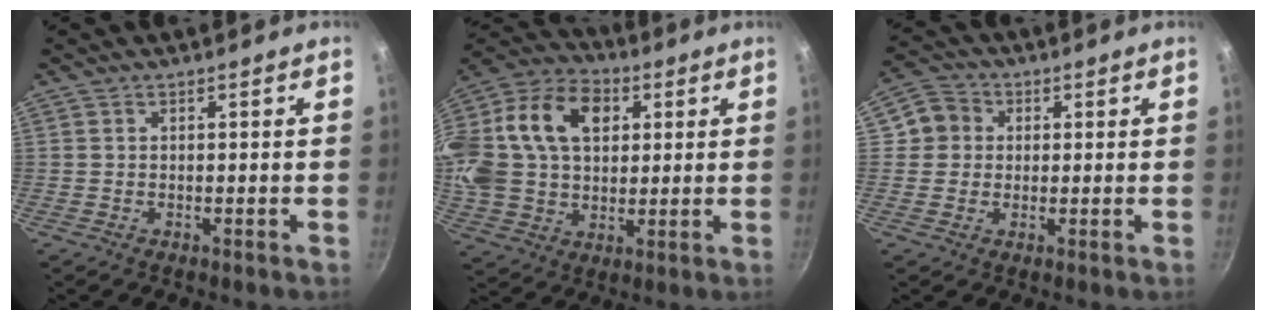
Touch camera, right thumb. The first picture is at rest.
{"total": 27.6, "force": [7.4, 19.7, 17.8], "torque": [-0.366, 0.028, 0.123]}
{"total": 5.8, "force": [0.9, 5.5, 1.6], "torque": [0.012, 0.009, 0.002]}